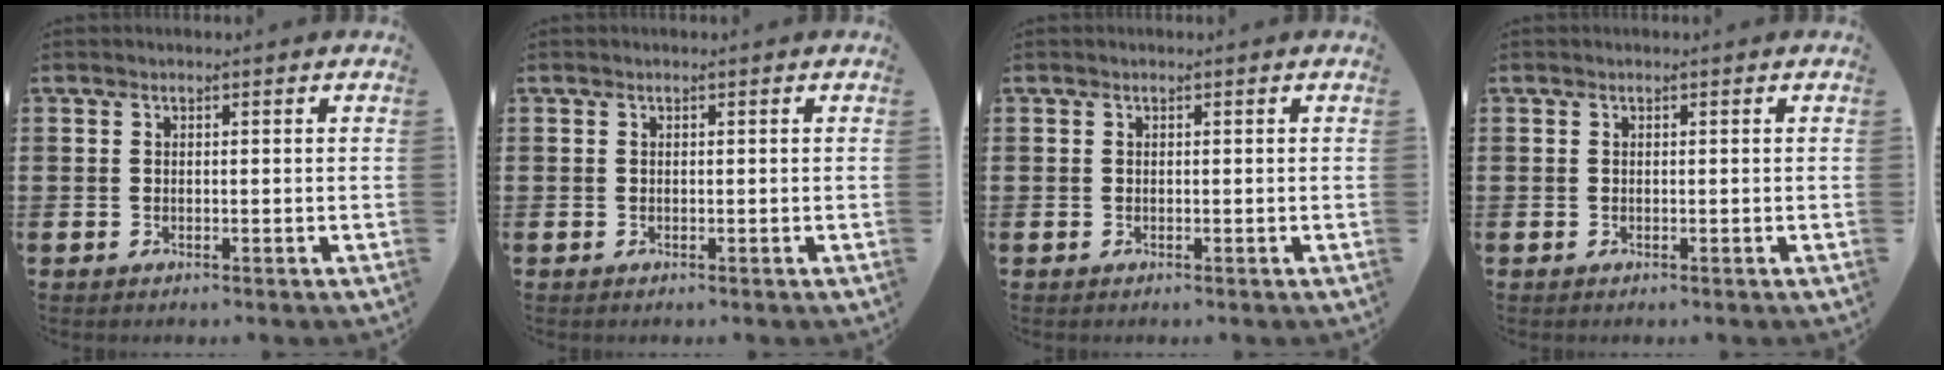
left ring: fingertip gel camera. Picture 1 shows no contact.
{"total": 0.0}
{"total": 0.0}
{"total": 0.0}